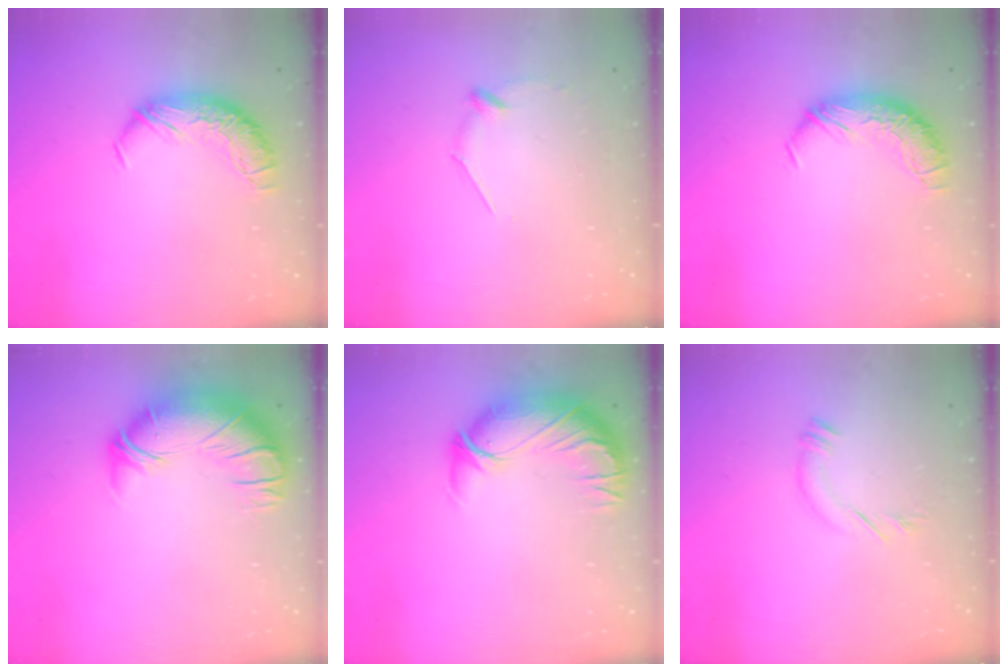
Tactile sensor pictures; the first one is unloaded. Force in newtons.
{"total": 6.7, "press": 6.6, "slide": 0.9}
{"total": 0.0}
{"total": 3.4, "press": 1.3, "slide": 3.1}
{"total": 2.6, "press": 0.7, "slide": 2.5}
{"total": 5.2, "press": 5.2, "slide": 0.3}